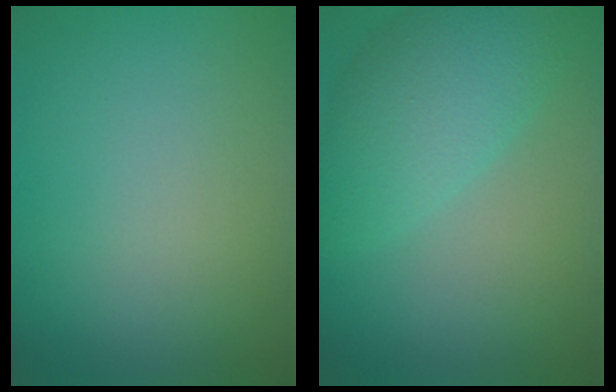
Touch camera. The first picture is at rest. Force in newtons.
{"total": 5.2, "press": 5.2, "slide": 0.2}